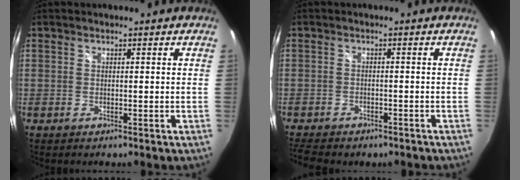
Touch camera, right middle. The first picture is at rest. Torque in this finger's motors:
{"motor_torque": [1.11, -1.04, 0.26, 0.08]}